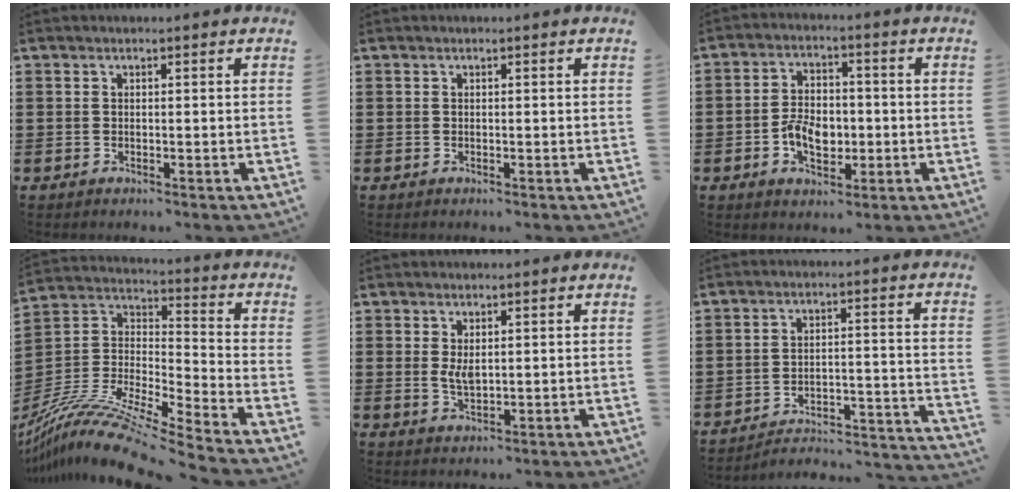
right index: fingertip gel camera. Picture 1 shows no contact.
{"total": 0.0}
{"total": 5.9, "force": [-1.5, 3.8, 4.3], "torque": [-0.075, 0.000, -0.033]}
{"total": 12.2, "force": [-10.6, 0.5, 6.0], "torque": [-0.126, 0.004, -0.214]}
{"total": 2.9, "force": [0.8, 1.3, 2.4], "torque": [-0.050, 0.003, 0.015]}
{"total": 2.8, "force": [-2.4, 0.7, 1.2], "torque": [-0.031, -0.009, -0.059]}